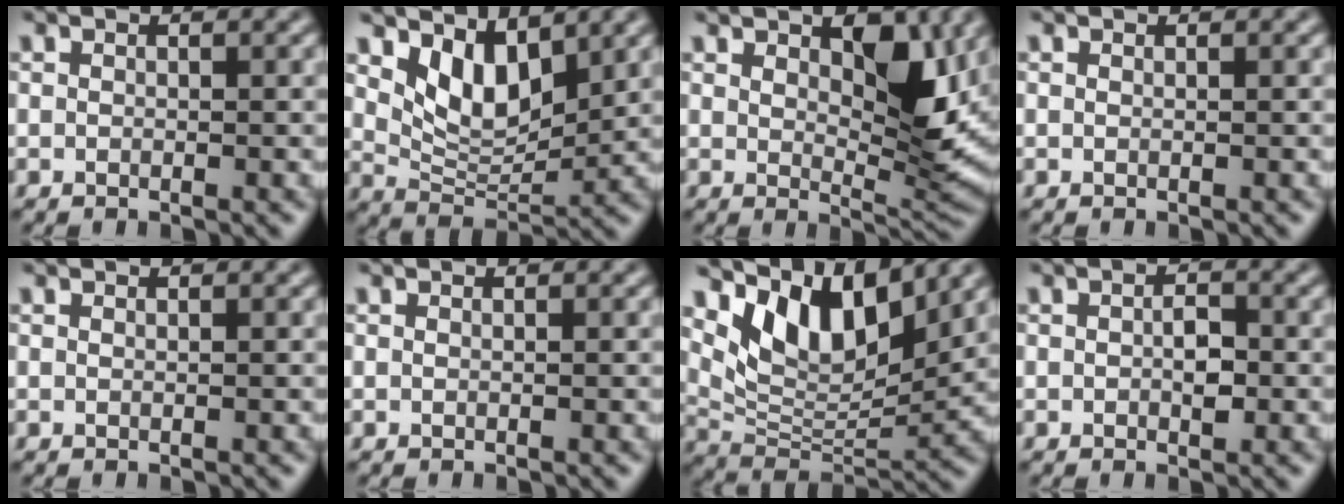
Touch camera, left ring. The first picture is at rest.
{"total": 4.7, "force": [2.8, 2.4, 3.0], "torque": [-0.064, -0.018, 0.050]}
{"total": 7.1, "force": [2.6, 3.0, 5.9], "torque": [-0.086, -0.008, 0.044]}
{"total": 0.0}
{"total": 0.0}
{"total": 0.0}
{"total": 8.5, "force": [5.3, 3.6, 5.5], "torque": [-0.096, -0.007, 0.099]}
{"total": 1.8, "force": [-0.2, 1.0, 1.5], "torque": [-0.024, 0.001, -0.004]}